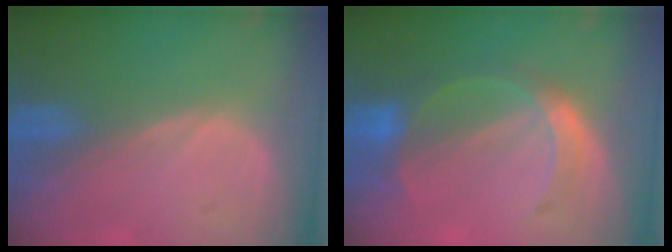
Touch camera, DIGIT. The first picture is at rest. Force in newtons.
{"total": 5.6, "press": 5.3, "slide": 1.9}